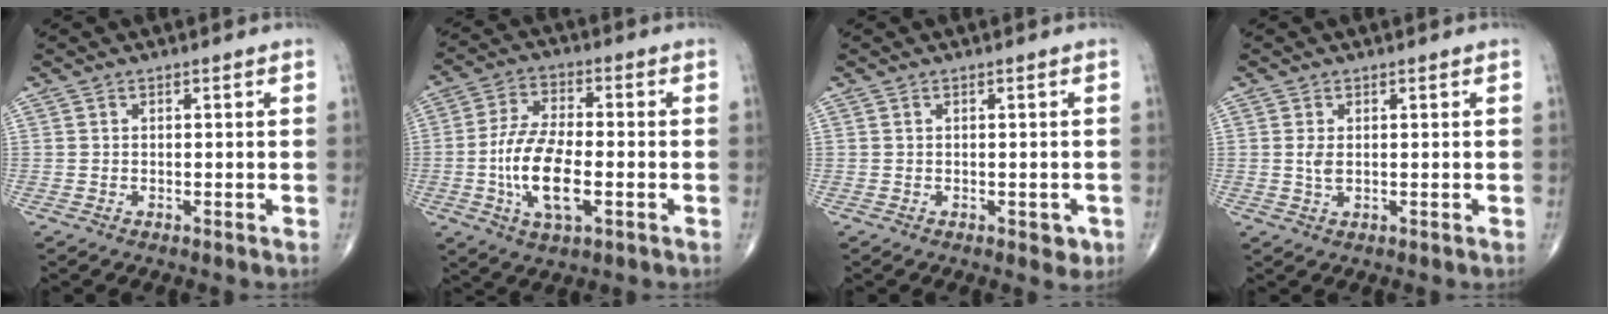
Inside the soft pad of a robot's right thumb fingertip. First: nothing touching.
{"total": 12.7, "force": [-2.7, 5.4, 11.1], "torque": [-0.219, 0.009, -0.051]}
{"total": 2.3, "force": [-0.7, 1.3, 1.7], "torque": [-0.006, 0.000, -0.006]}
{"total": 1.9, "force": [0.2, 1.0, 1.6], "torque": [-0.033, -0.003, 0.008]}